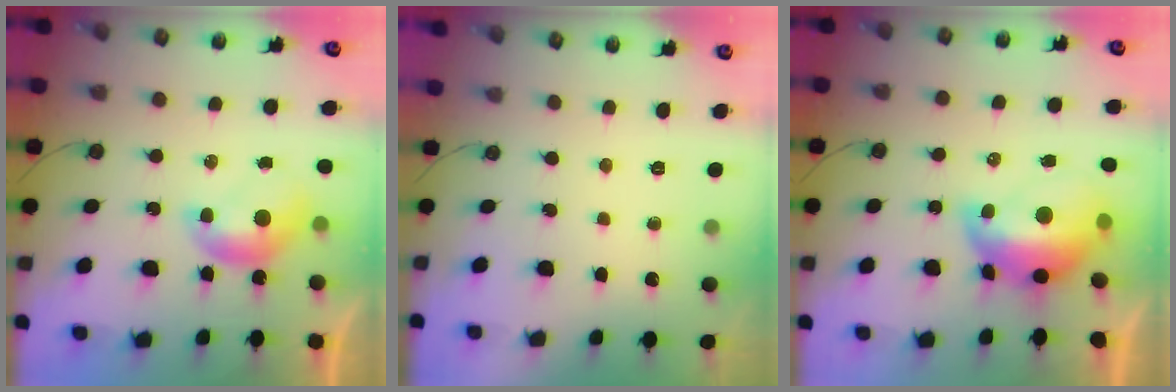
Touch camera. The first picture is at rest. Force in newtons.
{"total": 0.0}
{"total": 6.3, "press": 6.2, "slide": 1.3}